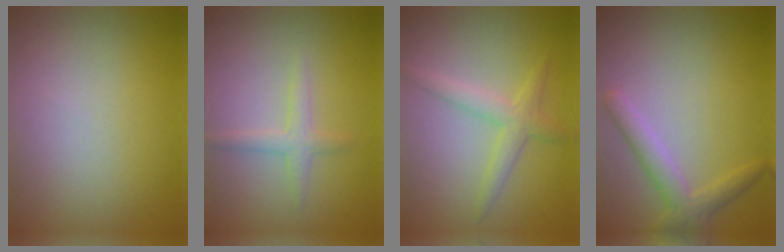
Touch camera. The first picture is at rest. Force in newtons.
{"total": 1.7, "press": 1.7, "slide": 0.1}
{"total": 2.5, "press": 2.5, "slide": 0.1}
{"total": 2.7, "press": 2.7, "slide": 0.1}